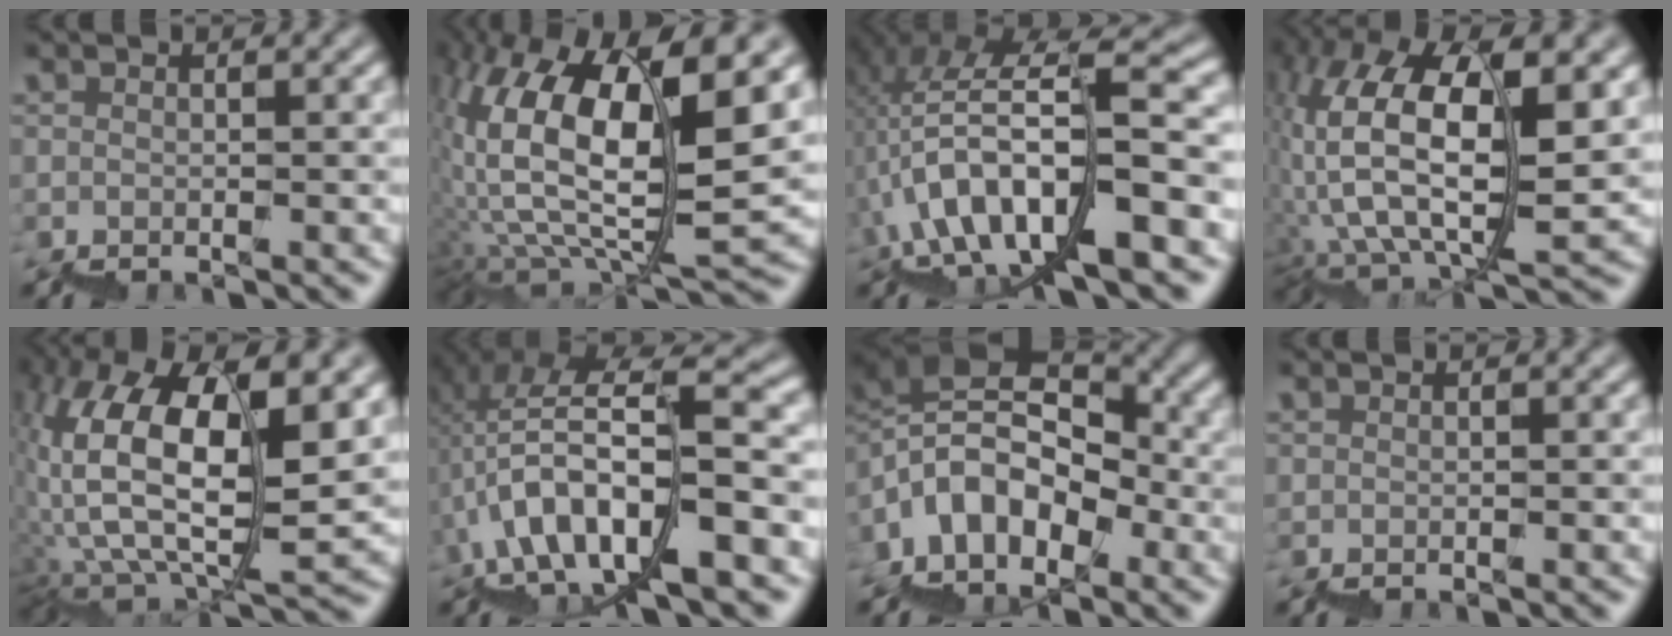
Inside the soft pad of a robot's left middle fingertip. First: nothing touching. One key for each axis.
{"total": 15.1, "fx": 8.2, "fy": 4.6, "fz": 11.8, "tx": -0.226, "ty": 0.022, "tz": 0.155}
{"total": 10.4, "fx": 0.1, "fy": 3.4, "fz": 9.8, "tx": -0.163, "ty": 0.024, "tz": 0.015}
{"total": 13.6, "fx": 5.9, "fy": 6.1, "fz": 10.6, "tx": -0.216, "ty": -0.002, "tz": 0.125}
{"total": 14.8, "fx": 7.1, "fy": 5.9, "fz": 11.5, "tx": -0.230, "ty": 0.014, "tz": 0.144}
{"total": 9.8, "fx": -0.6, "fy": 3.5, "fz": 9.1, "tx": -0.154, "ty": 0.027, "tz": -0.001}
{"total": 8.0, "fx": 1.5, "fy": 5.4, "fz": 5.8, "tx": -0.081, "ty": 0.024, "tz": 0.017}
{"total": 0.0}